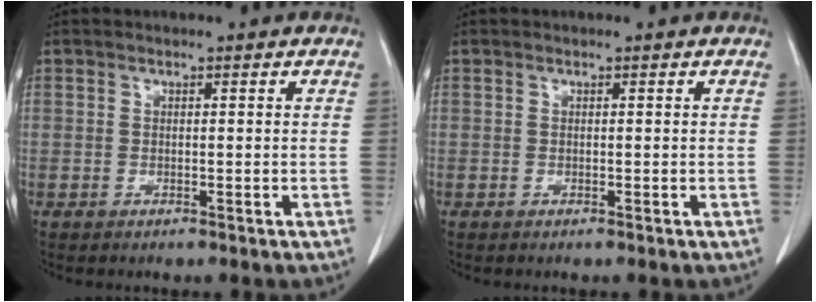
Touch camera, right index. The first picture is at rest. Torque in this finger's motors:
{"motor_torque": [0.00, 0.00, 0.00, 0.00]}